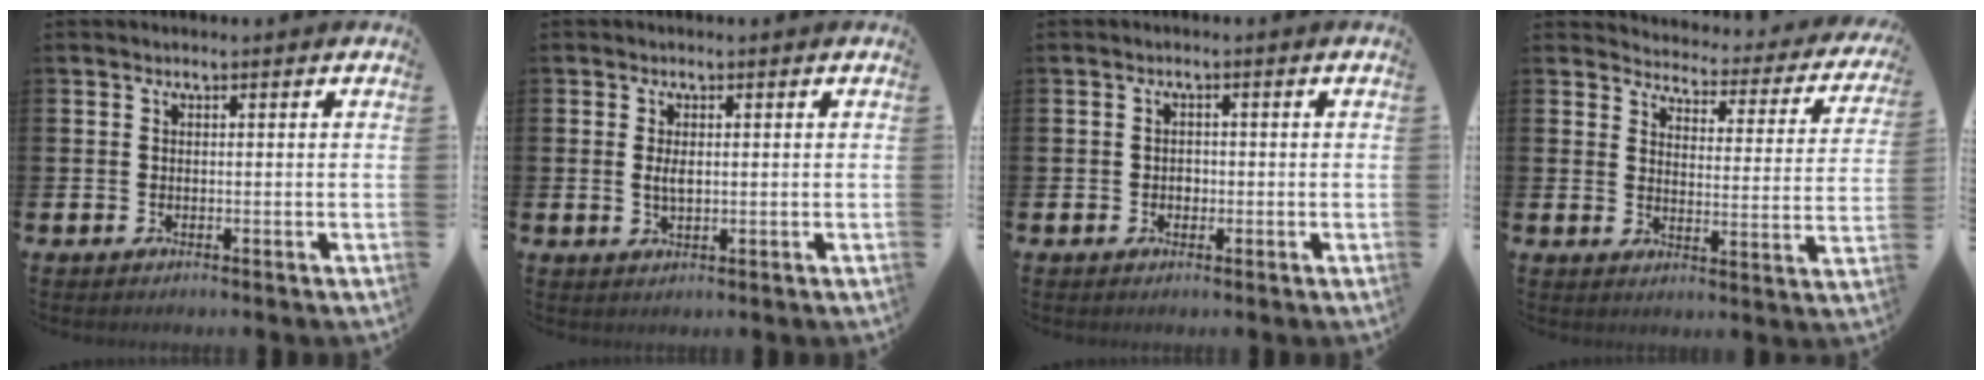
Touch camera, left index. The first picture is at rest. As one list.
[{"total": 2.0, "force": [0.3, 0.9, 1.7], "torque": [-0.023, -0.002, 0.002]}, {"total": 1.2, "force": [-0.2, 1.1, 0.5], "torque": [0.002, 0.000, -0.008]}, {"total": 3.4, "force": [3.1, 1.3, 0.6], "torque": [-0.027, -0.036, 0.043]}]